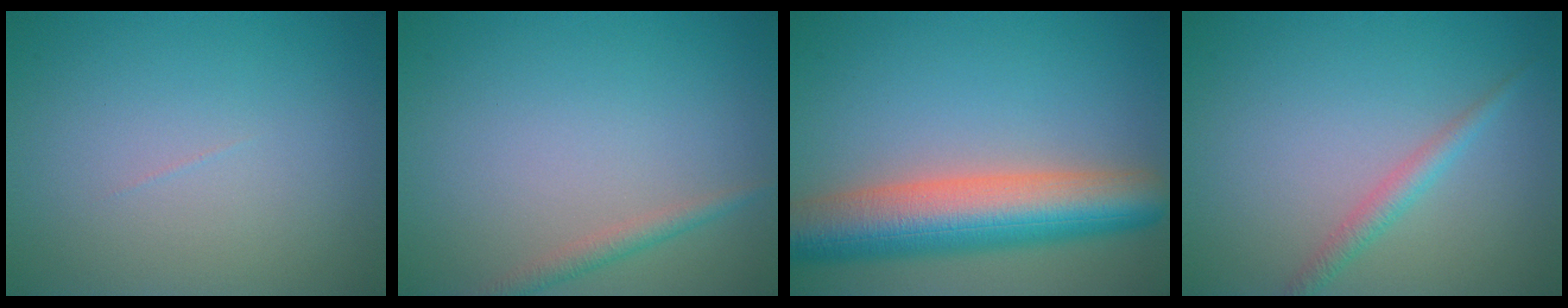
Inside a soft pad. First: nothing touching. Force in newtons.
{"total": 1.5, "press": 1.5, "slide": 0.0}
{"total": 9.8, "press": 9.8, "slide": 0.6}
{"total": 1.7, "press": 1.7, "slide": 0.0}